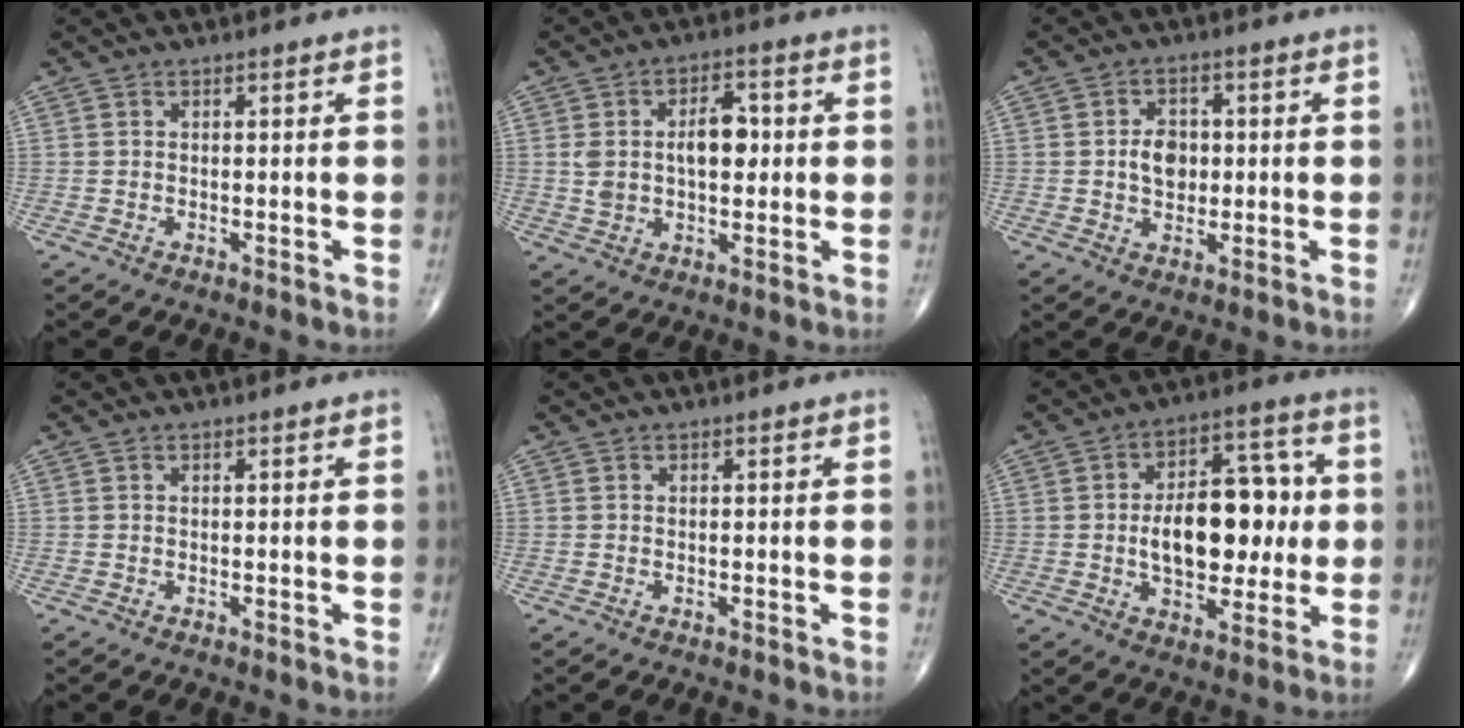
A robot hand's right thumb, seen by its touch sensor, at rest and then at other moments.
{"total": 9.3, "force": [1.1, 5.3, 7.5], "torque": [-0.111, 0.013, 0.021]}
{"total": 5.5, "force": [0.1, 4.1, 3.7], "torque": [-0.040, 0.004, 0.001]}
{"total": 0.0}
{"total": 0.0}
{"total": 17.0, "force": [0.0, 9.8, 13.8], "torque": [-0.169, 0.024, 0.002]}